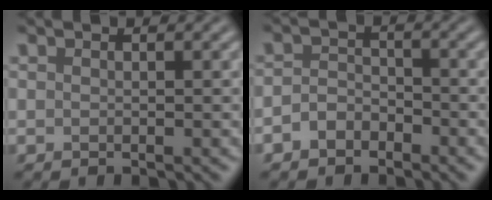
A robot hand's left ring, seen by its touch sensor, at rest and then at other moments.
{"total": 2.1, "force": [-1.3, 1.4, 0.8], "torque": [-0.013, 0.006, -0.031]}